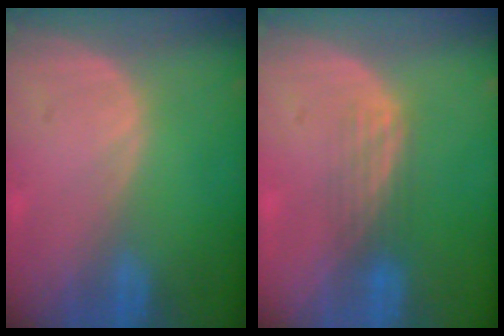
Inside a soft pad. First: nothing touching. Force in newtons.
{"total": 2.7, "press": 2.6, "slide": 0.8}